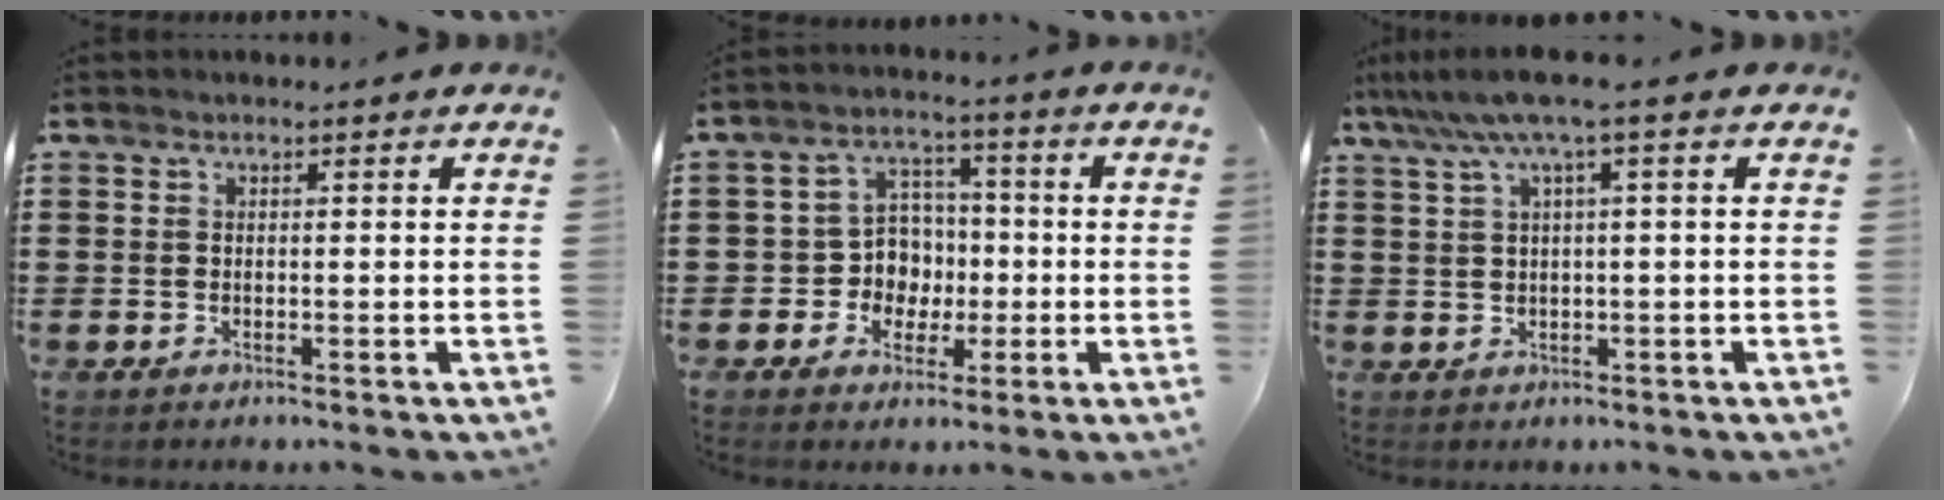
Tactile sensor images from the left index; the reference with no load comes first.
{"total": 6.1, "force": [-0.5, 5.8, 1.8], "torque": [-0.056, 0.013, -0.008]}
{"total": 4.7, "force": [1.6, 0.0, 4.4], "torque": [-0.096, -0.005, 0.021]}